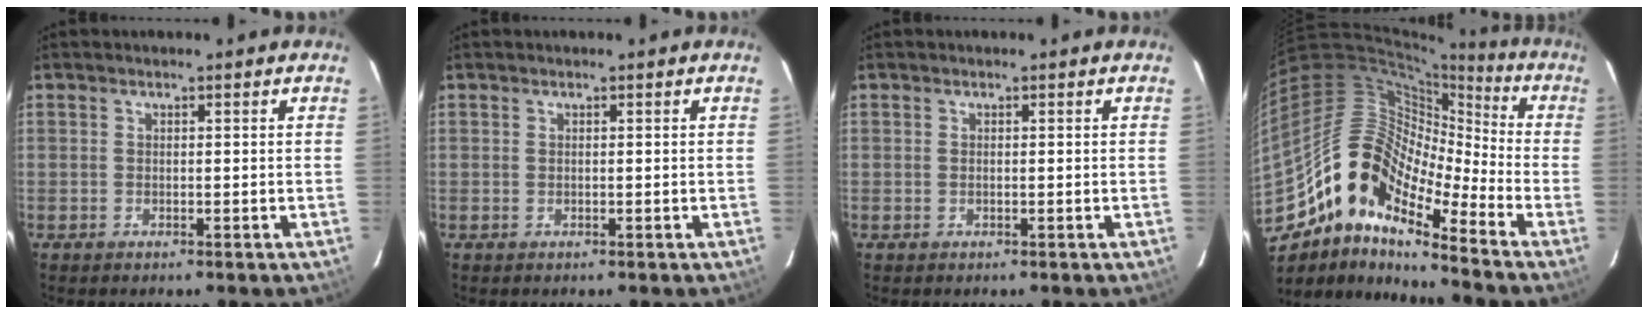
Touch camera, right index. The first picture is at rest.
{"total": 0.0}
{"total": 0.0}
{"total": 15.9, "force": [-10.8, 5.9, 10.0], "torque": [-0.155, 0.004, -0.223]}